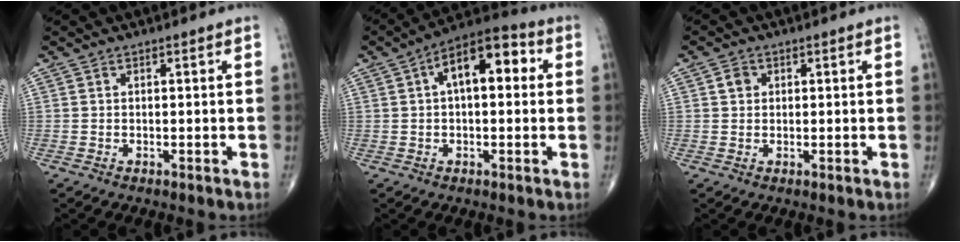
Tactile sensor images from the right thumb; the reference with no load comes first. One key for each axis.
{"total": 11.9, "fx": 2.7, "fy": 5.9, "fz": 10.0, "tx": -0.140, "ty": 0.035, "tz": 0.031}
{"total": 2.0, "fx": 0.5, "fy": 1.7, "fz": 0.9, "tx": -0.008, "ty": 0.000, "tz": 0.006}